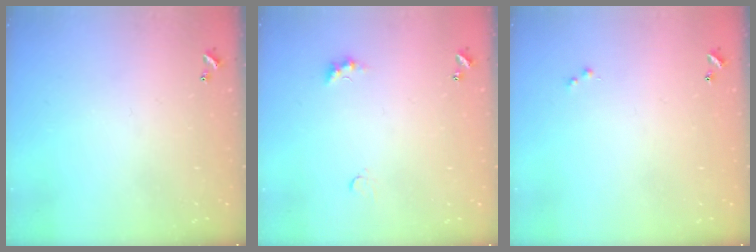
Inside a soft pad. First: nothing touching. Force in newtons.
{"total": 2.8, "press": 2.8, "slide": 0.5}
{"total": 0.0}